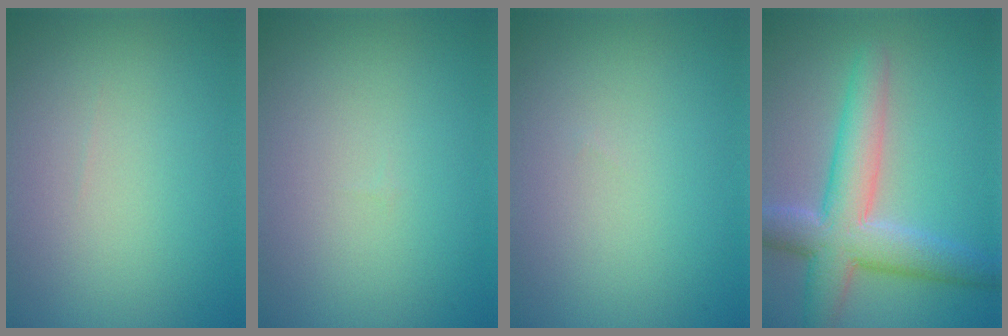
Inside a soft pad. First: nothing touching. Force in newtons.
{"total": 0.0}
{"total": 0.0}
{"total": 7.0, "press": 7.0, "slide": 0.4}